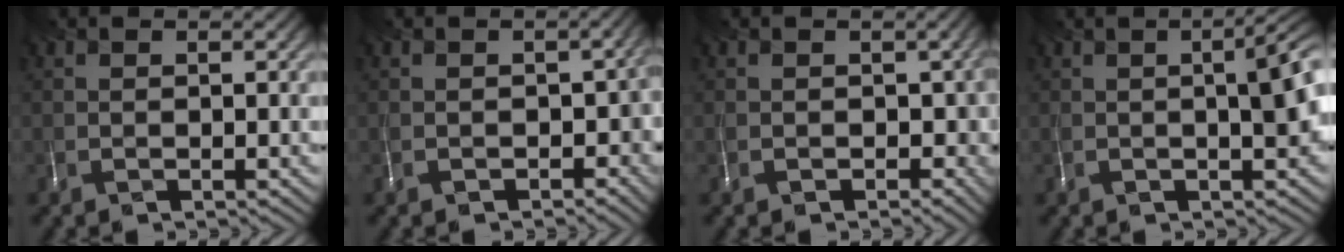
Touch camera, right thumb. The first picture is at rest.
{"total": 4.4, "force": [-2.2, 3.0, 2.3], "torque": [-0.033, -0.019, -0.035]}
{"total": 3.6, "force": [-1.2, 2.8, 2.0], "torque": [-0.032, -0.012, -0.018]}
{"total": 6.8, "force": [-0.4, 2.8, 6.2], "torque": [-0.067, 0.010, -0.013]}